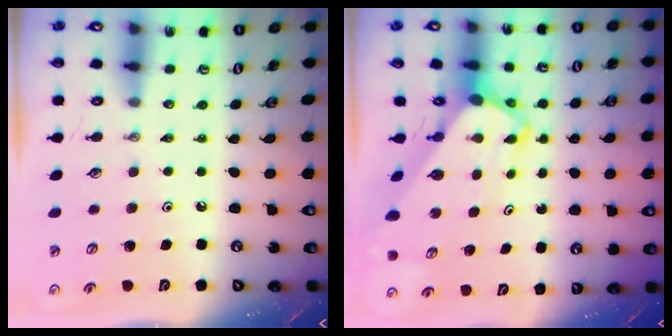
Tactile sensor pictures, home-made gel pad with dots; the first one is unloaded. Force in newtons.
{"total": 6.2, "press": 6.2, "slide": 0.6}